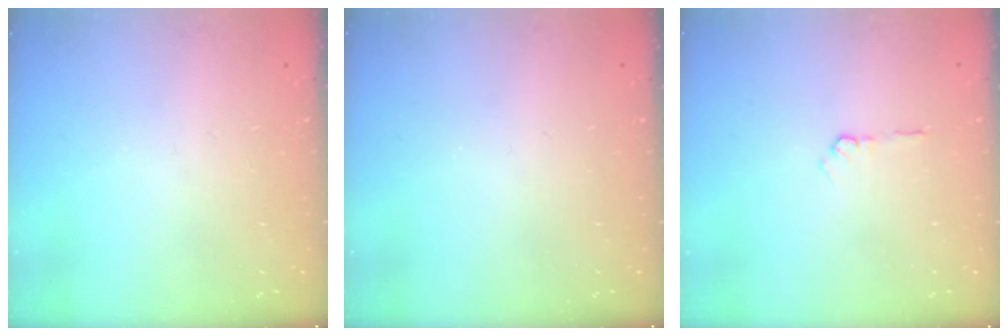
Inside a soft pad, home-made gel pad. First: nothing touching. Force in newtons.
{"total": 0.0}
{"total": 3.5, "press": 3.5, "slide": 0.5}